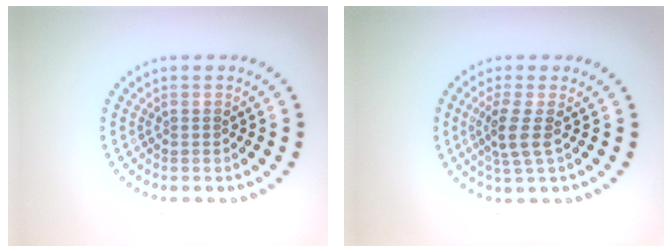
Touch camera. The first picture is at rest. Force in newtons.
{"total": 2.5, "press": 2.0, "slide": 1.5}